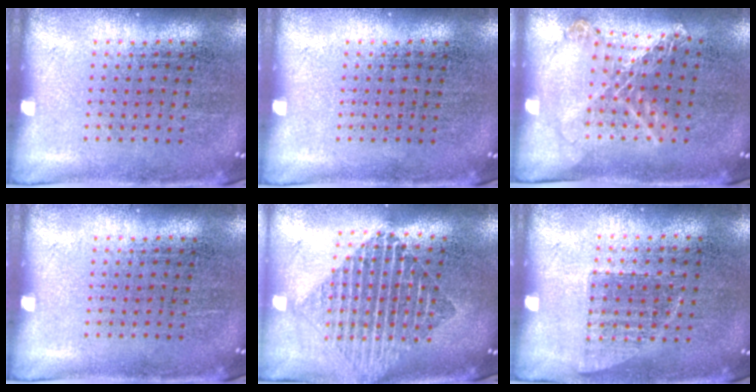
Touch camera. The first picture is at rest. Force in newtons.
{"total": 0.0}
{"total": 1.1, "press": 1.1, "slide": 0.0}
{"total": 0.0}
{"total": 1.8, "press": 1.5, "slide": 1.0}
{"total": 0.7, "press": 0.7, "slide": 0.1}